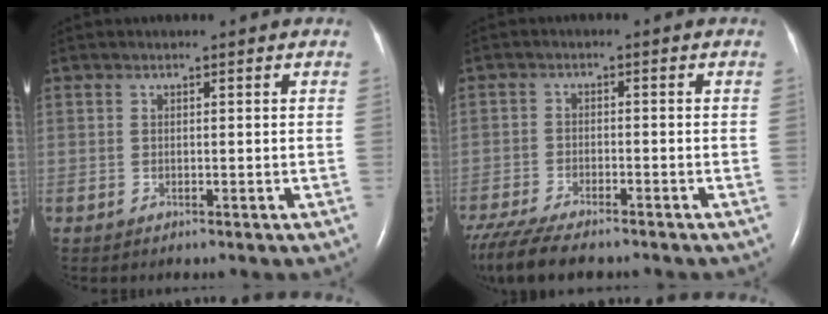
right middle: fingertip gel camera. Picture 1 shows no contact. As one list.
[{"total": 12.6, "force": [-10.4, 2.9, 6.5], "torque": [-0.126, -0.022, -0.168]}]